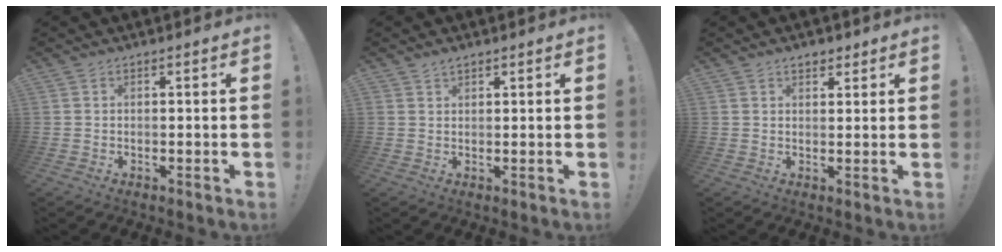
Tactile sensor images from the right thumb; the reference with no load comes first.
{"total": 1.7, "force": [1.5, 0.7, 0.6], "torque": [-0.010, -0.007, 0.027]}
{"total": 2.9, "force": [2.1, 1.8, 1.1], "torque": [-0.010, -0.007, 0.036]}